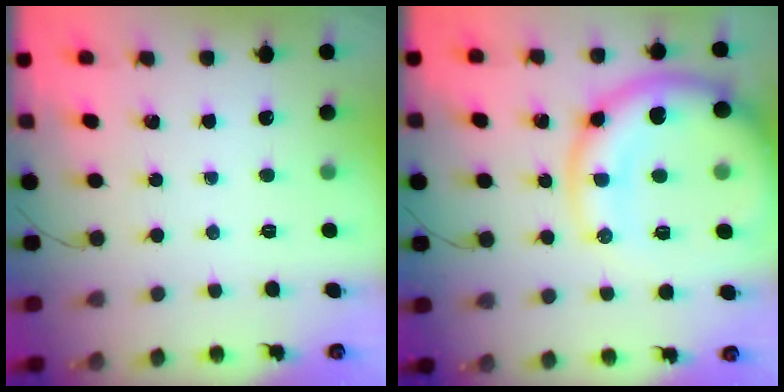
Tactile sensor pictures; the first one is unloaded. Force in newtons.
{"total": 17.5, "press": 17.3, "slide": 2.9}